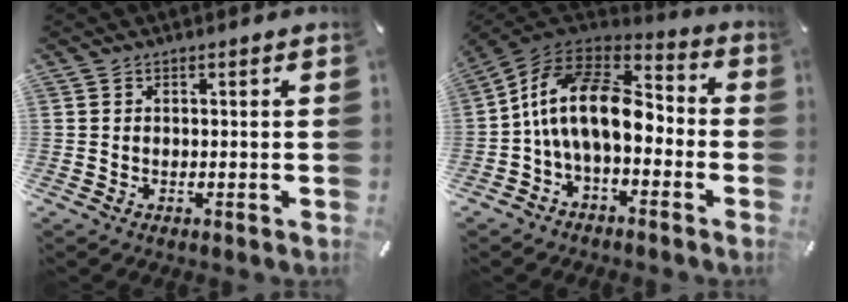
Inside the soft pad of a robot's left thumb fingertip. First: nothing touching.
{"total": 15.9, "force": [-1.6, 9.3, 12.7], "torque": [-0.258, 0.020, -0.032]}